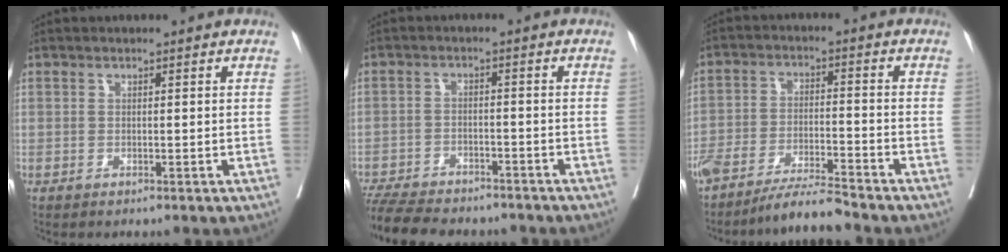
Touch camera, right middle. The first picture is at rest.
{"total": 13.6, "force": [-12.0, 3.5, 5.4], "torque": [-0.115, -0.009, -0.174]}
{"total": 7.9, "force": [-7.2, -0.3, 3.3], "torque": [-0.054, -0.009, -0.132]}